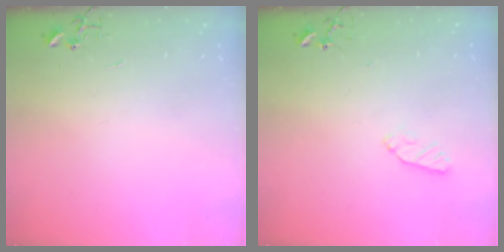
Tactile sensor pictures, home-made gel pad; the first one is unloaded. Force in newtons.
{"total": 5.4, "press": 5.3, "slide": 0.7}